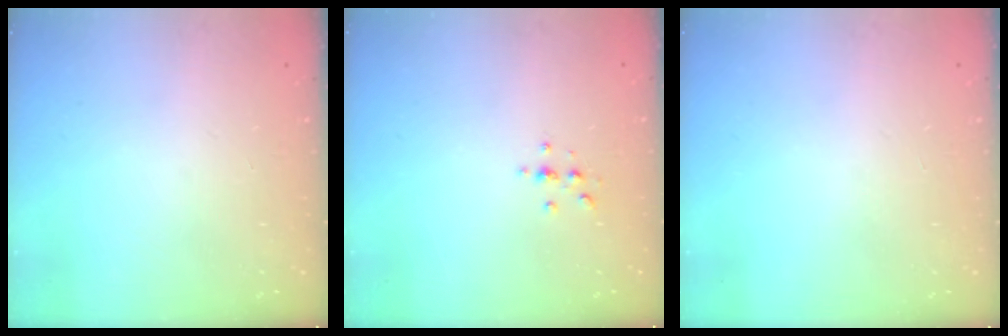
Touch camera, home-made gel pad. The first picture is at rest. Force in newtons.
{"total": 2.3, "press": 2.3, "slide": 0.2}
{"total": 0.0}